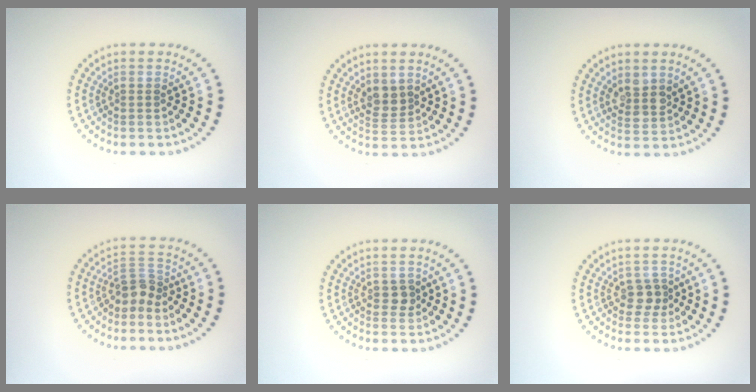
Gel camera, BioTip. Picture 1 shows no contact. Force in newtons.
{"total": 2.1, "press": 1.8, "slide": 0.9}
{"total": 2.3, "press": 2.1, "slide": 1.0}
{"total": 2.2, "press": 1.7, "slide": 1.5}
{"total": 1.2, "press": 1.2, "slide": 0.3}
{"total": 1.8, "press": 1.5, "slide": 1.0}